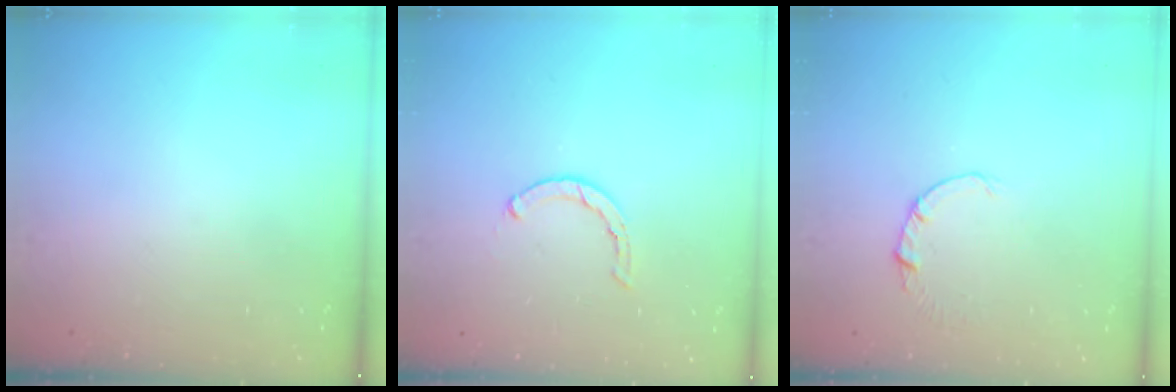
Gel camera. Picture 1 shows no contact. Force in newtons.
{"total": 0.5, "press": 0.5, "slide": 0.2}
{"total": 0.5, "press": 0.5, "slide": 0.1}